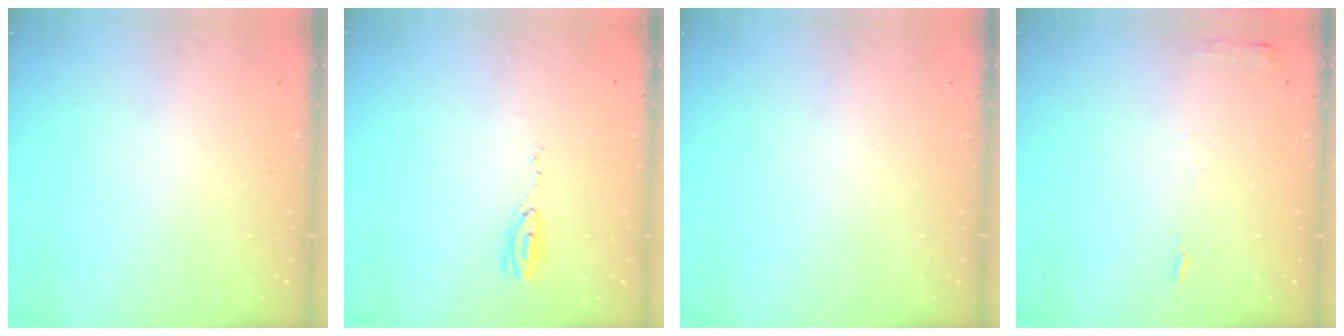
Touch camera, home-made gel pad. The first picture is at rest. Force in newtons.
{"total": 14.7, "press": 6.3, "slide": 13.3}
{"total": 0.0}
{"total": 5.3, "press": 5.3, "slide": 0.6}